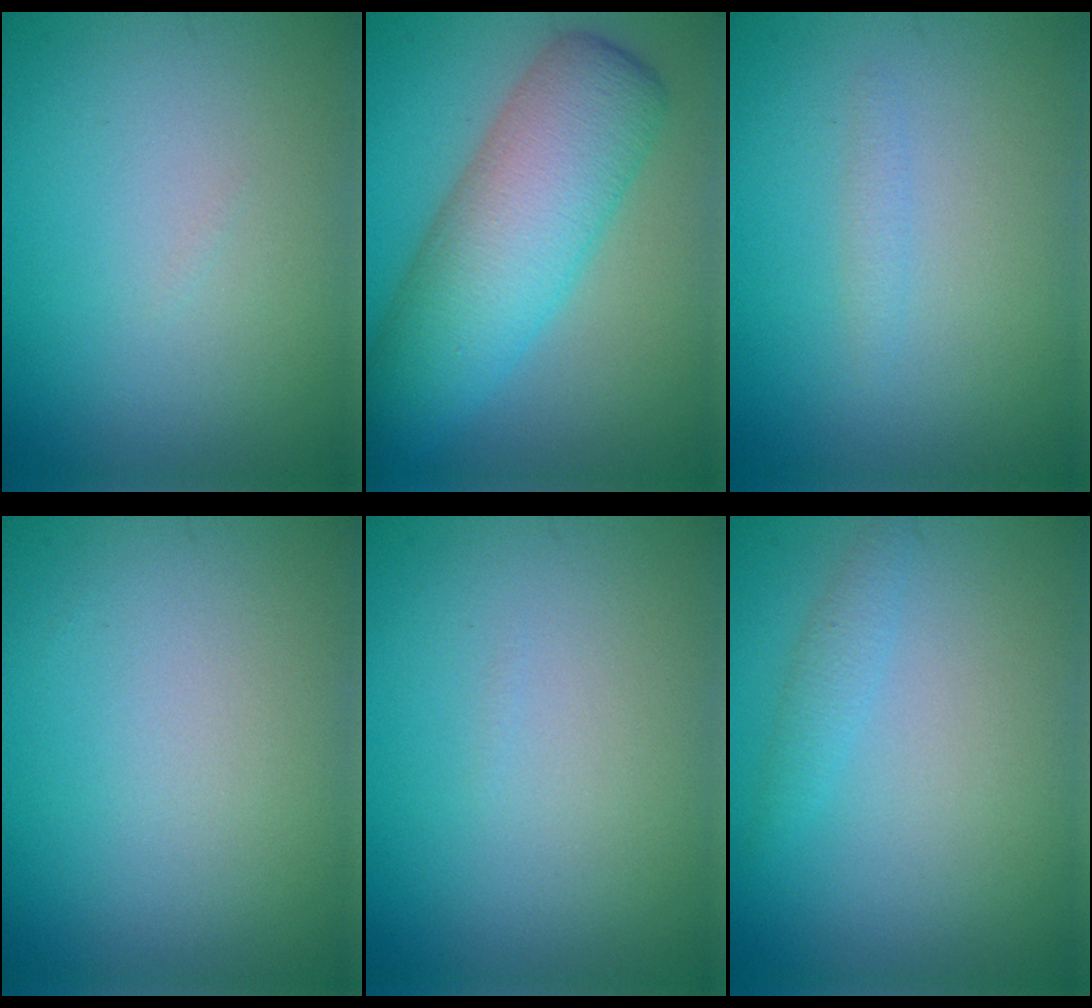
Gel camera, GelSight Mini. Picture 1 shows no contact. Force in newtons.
{"total": 9.0, "press": 9.0, "slide": 0.3}
{"total": 0.8, "press": 0.8, "slide": 0.0}
{"total": 0.0}
{"total": 0.0}
{"total": 1.3, "press": 1.3, "slide": 0.1}